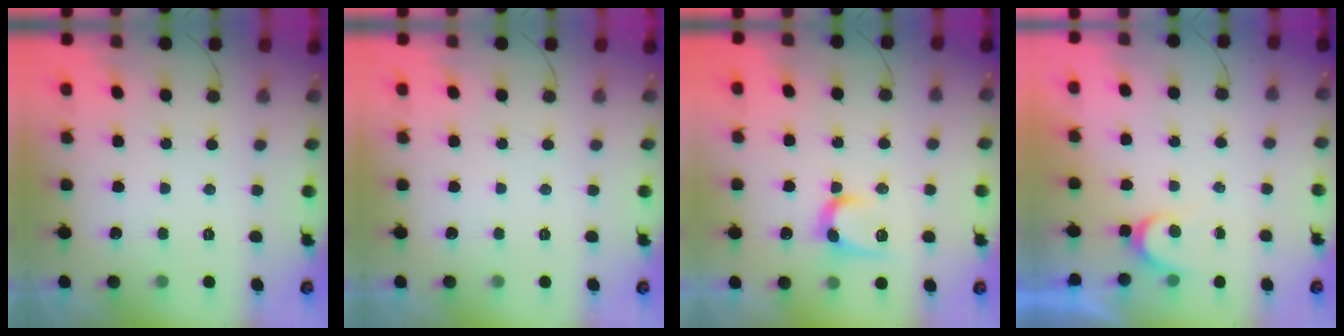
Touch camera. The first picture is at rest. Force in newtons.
{"total": 0.0}
{"total": 8.0, "press": 8.0, "slide": 0.6}
{"total": 3.7, "press": 3.7, "slide": 0.3}